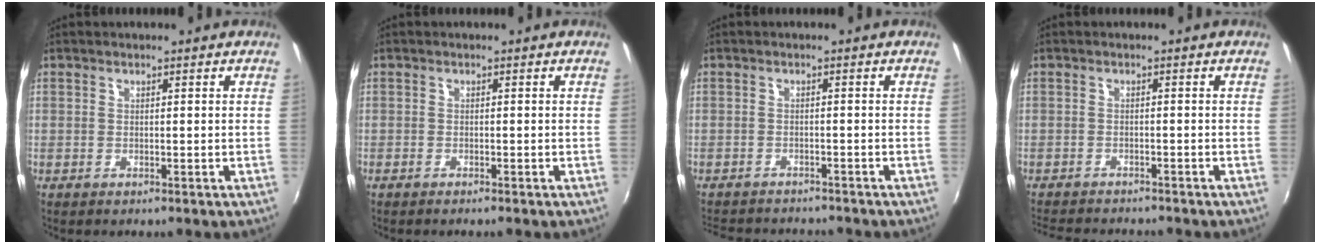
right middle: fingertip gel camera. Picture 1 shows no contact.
{"total": 1.0, "force": [-0.9, 0.2, 0.4], "torque": [-0.012, -0.003, -0.019]}
{"total": 8.5, "force": [-7.8, 2.0, 2.6], "torque": [-0.068, -0.013, -0.117]}
{"total": 7.4, "force": [-6.9, 1.3, 2.4], "torque": [-0.065, -0.016, -0.109]}